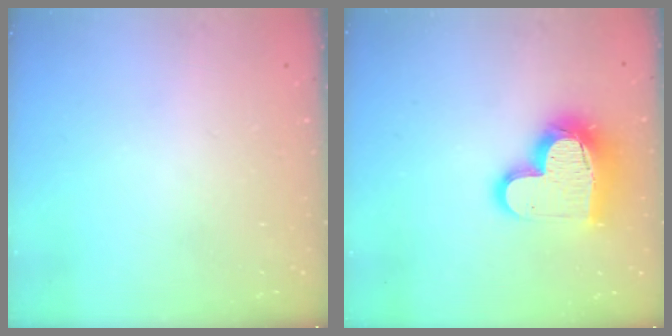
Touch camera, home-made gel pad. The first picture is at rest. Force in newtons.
{"total": 16.6, "press": 16.5, "slide": 1.5}